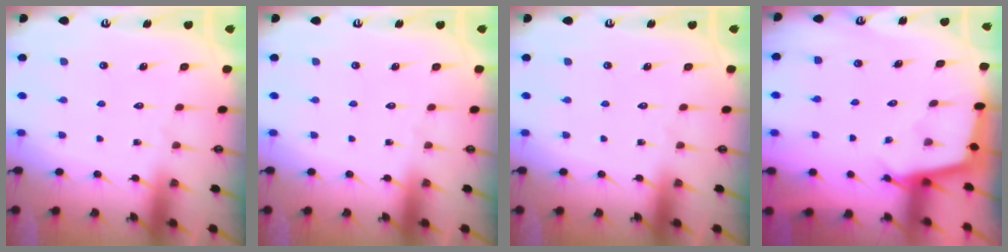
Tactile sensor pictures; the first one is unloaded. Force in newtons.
{"total": 0.0}
{"total": 0.0}
{"total": 2.5, "press": 2.5, "slide": 0.2}